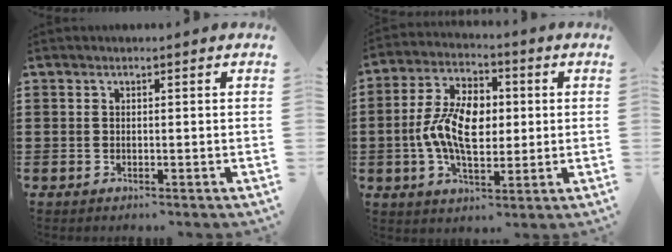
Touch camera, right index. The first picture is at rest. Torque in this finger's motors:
{"motor_torque": [2.14, 0.00, 1.05, 0.21]}